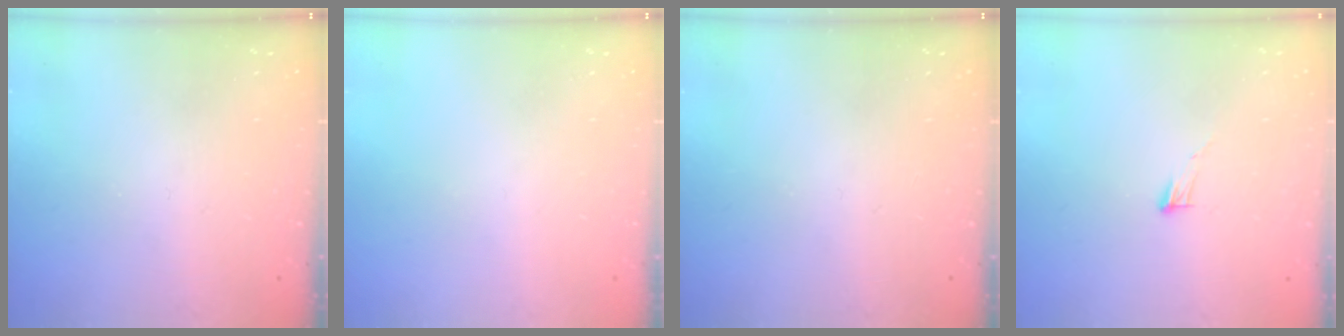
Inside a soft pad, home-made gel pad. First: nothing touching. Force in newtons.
{"total": 0.0}
{"total": 0.0}
{"total": 3.7, "press": 3.7, "slide": 0.3}